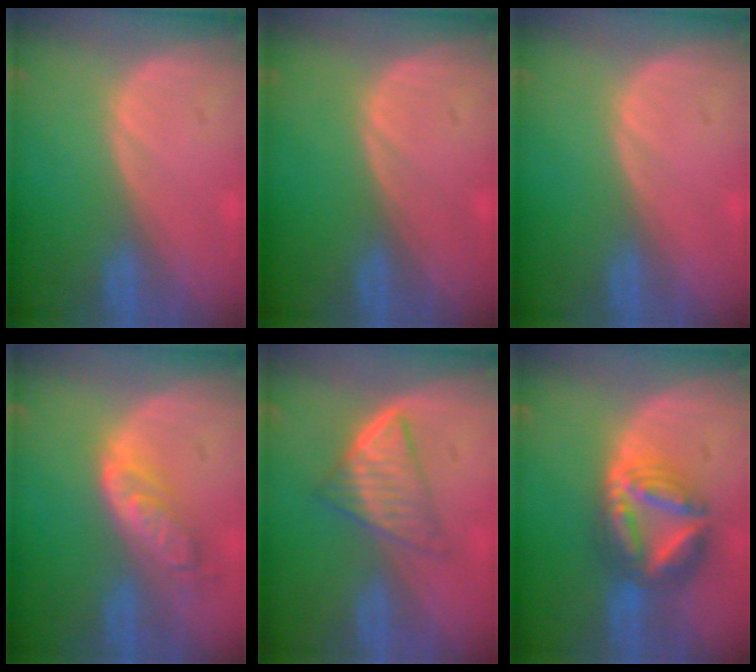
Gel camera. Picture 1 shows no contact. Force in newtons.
{"total": 0.0}
{"total": 0.0}
{"total": 6.2, "press": 5.6, "slide": 2.8}
{"total": 6.1, "press": 5.4, "slide": 2.9}
{"total": 8.5, "press": 8.4, "slide": 0.8}